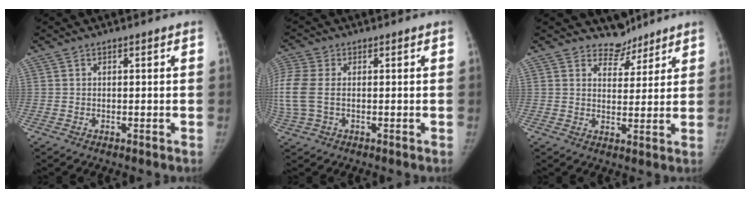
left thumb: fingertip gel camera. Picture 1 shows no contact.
{"total": 8.7, "force": [0.1, 5.6, 6.7], "torque": [-0.194, 0.014, 0.003]}
{"total": 5.0, "force": [4.3, 2.6, -0.4], "torque": [0.035, -0.038, 0.070]}